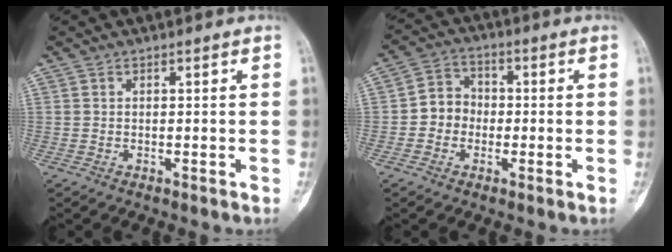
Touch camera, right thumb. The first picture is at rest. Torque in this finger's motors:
{"motor_torque": [0.06, 0.09, 0.35, -0.28, 0.01]}